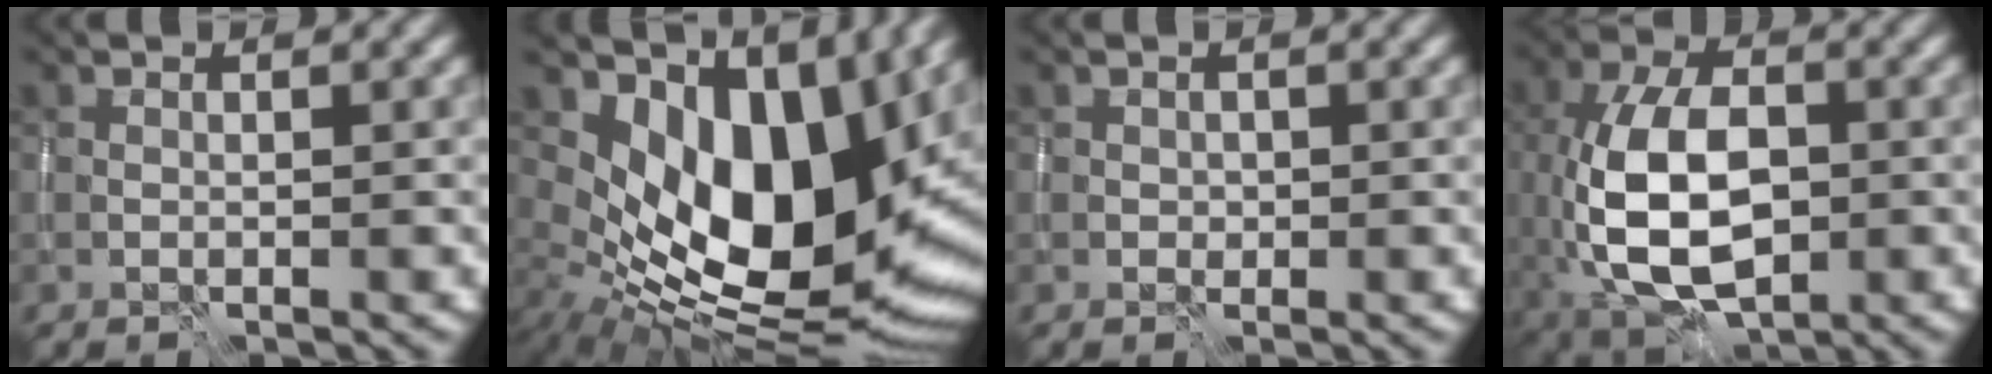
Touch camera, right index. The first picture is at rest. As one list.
[{"total": 14.9, "force": [3.0, 8.5, 12.0], "torque": [-0.178, -0.016, 0.052]}, {"total": 0.6, "force": [-0.1, 0.6, 0.0], "torque": [-0.001, -0.002, 0.003]}, {"total": 11.0, "force": [-1.3, 6.3, 8.8], "torque": [-0.183, -0.007, -0.023]}]